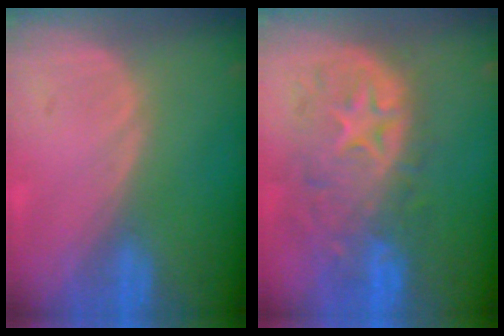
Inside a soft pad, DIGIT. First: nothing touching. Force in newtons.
{"total": 11.0, "press": 9.8, "slide": 5.1}